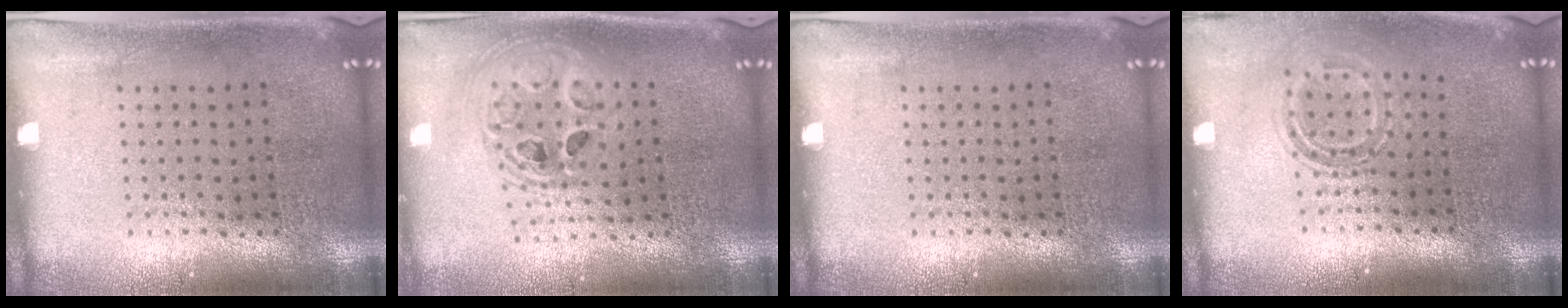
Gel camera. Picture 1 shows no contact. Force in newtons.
{"total": 1.9, "press": 1.6, "slide": 1.1}
{"total": 0.0}
{"total": 1.5, "press": 1.0, "slide": 1.1}